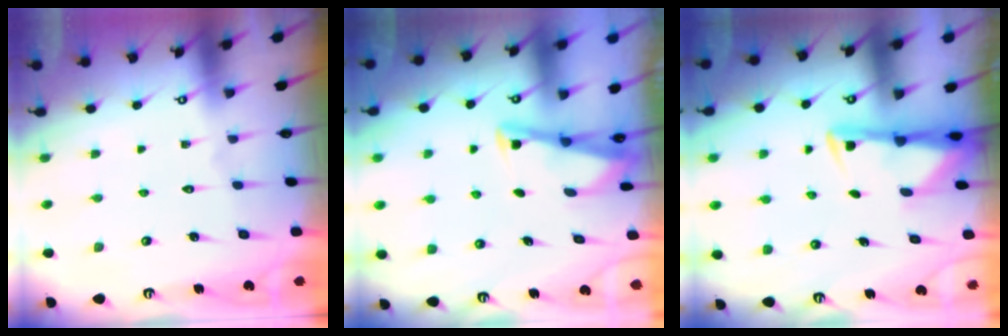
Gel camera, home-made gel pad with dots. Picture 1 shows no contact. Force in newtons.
{"total": 2.9, "press": 2.9, "slide": 0.3}
{"total": 3.0, "press": 2.9, "slide": 0.5}